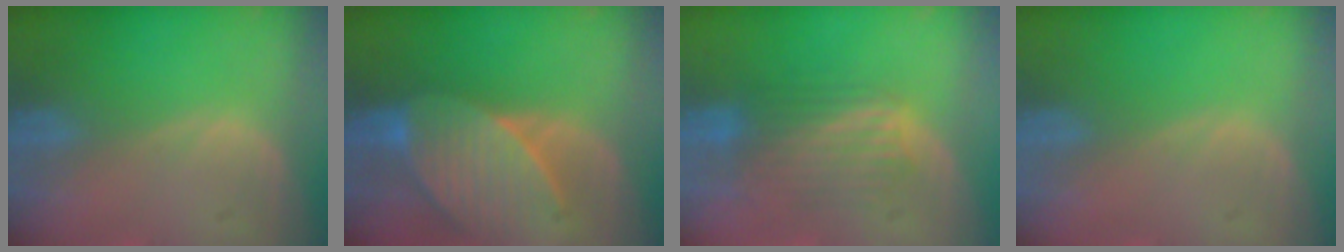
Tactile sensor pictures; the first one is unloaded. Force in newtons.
{"total": 8.1, "press": 8.0, "slide": 0.9}
{"total": 5.9, "press": 5.9, "slide": 0.6}
{"total": 0.0}